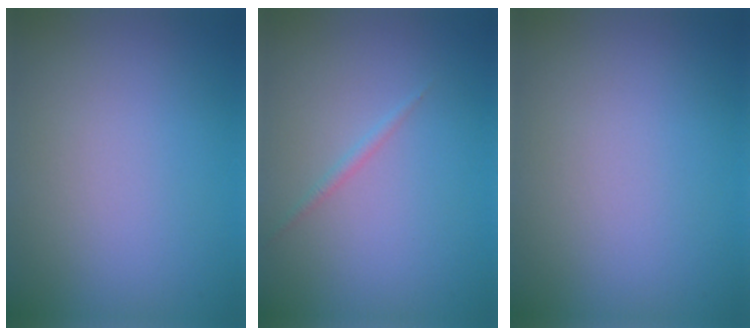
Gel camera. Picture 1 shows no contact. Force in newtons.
{"total": 0.7, "press": 0.7, "slide": 0.0}
{"total": 0.0}